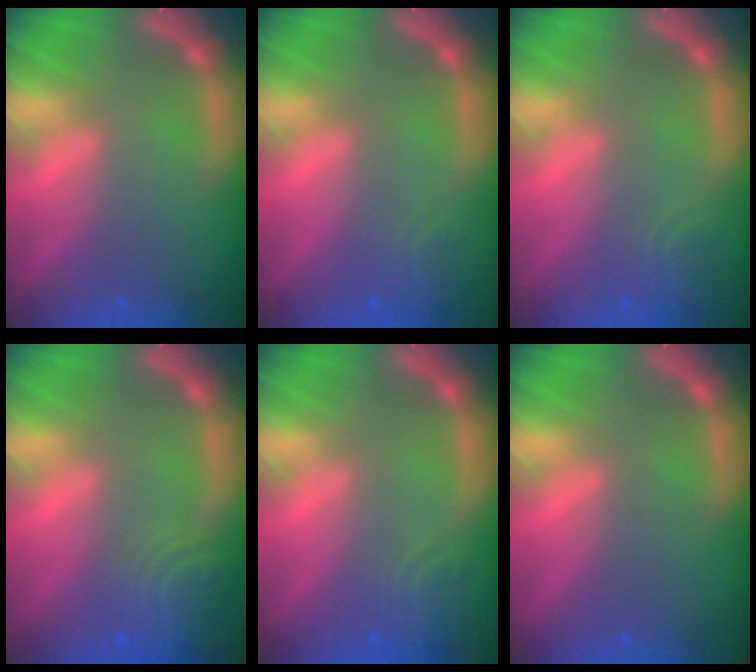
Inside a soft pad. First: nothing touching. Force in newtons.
{"total": 1.4}
{"total": 1.9}
{"total": 5.0}
{"total": 2.4}
{"total": 0.0}